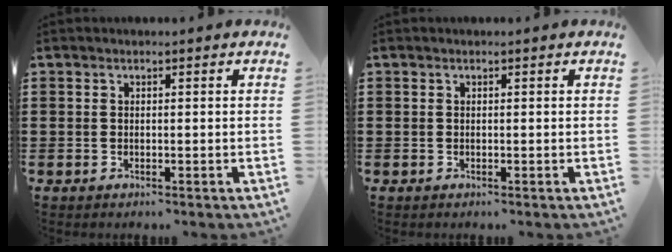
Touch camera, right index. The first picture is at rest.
{"total": 0.0}